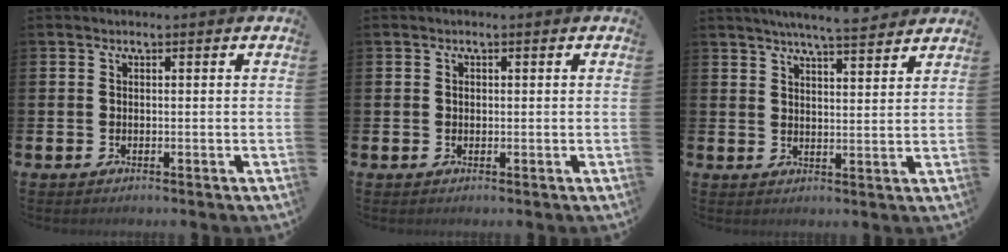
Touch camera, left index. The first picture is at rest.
{"total": 0.5, "force": [0.1, 0.4, 0.3], "torque": [0.002, 0.001, -0.001]}
{"total": 5.6, "force": [5.4, -0.3, 1.4], "torque": [-0.040, -0.024, 0.097]}